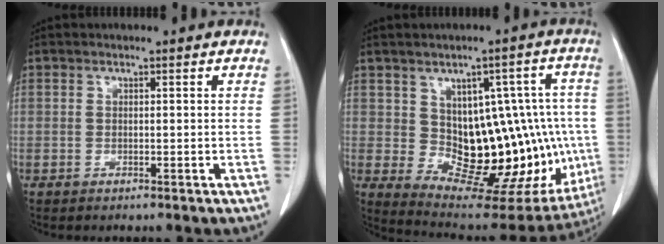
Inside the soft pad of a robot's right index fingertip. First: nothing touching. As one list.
[{"total": 18.3, "force": [-0.4, 9.8, 15.4], "torque": [-0.194, 0.026, 0.022]}]